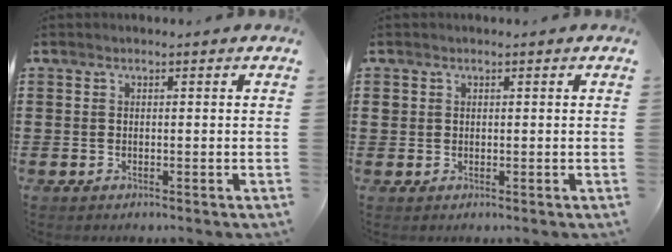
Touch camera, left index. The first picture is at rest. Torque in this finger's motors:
{"motor_torque": [0.07, 0.01, 0.00, -0.02]}